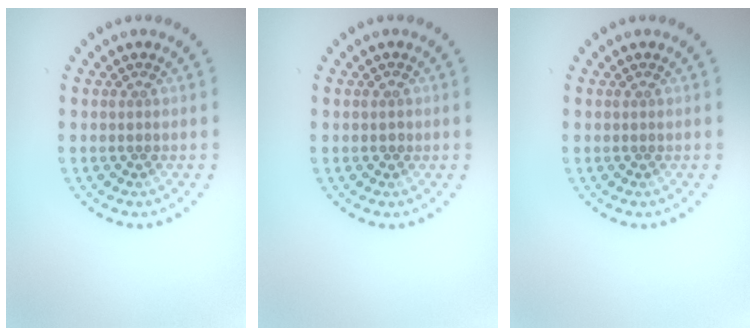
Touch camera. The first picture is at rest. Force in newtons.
{"total": 0.8, "press": 0.8, "slide": 0.1}
{"total": 0.0}